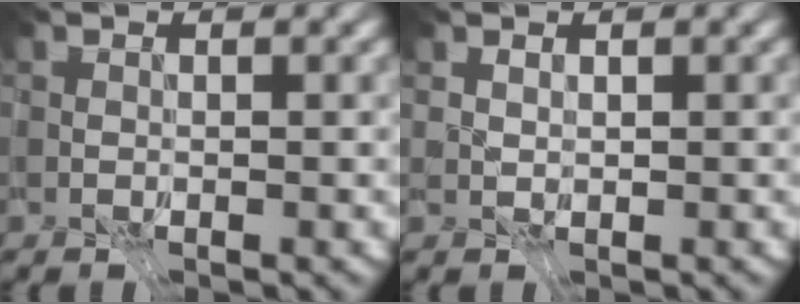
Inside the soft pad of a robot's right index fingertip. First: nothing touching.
{"total": 0.6, "force": [0.6, -0.1, 0.0], "torque": [-0.008, 0.002, 0.014]}